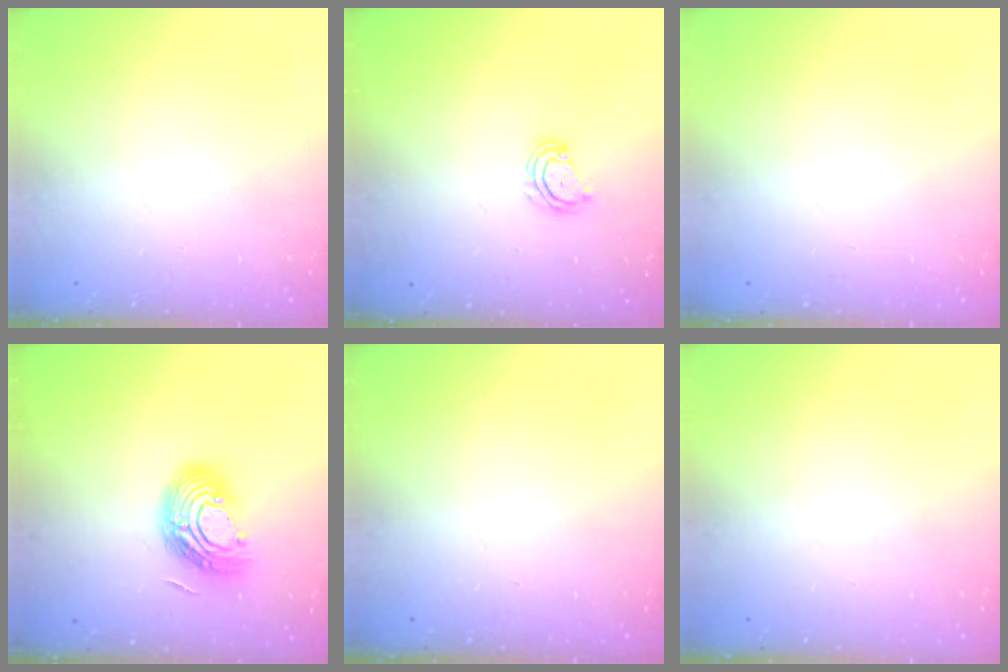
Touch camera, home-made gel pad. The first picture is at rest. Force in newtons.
{"total": 5.6, "press": 5.5, "slide": 0.5}
{"total": 0.0}
{"total": 13.3, "press": 13.3, "slide": 1.0}
{"total": 0.0}
{"total": 0.0}